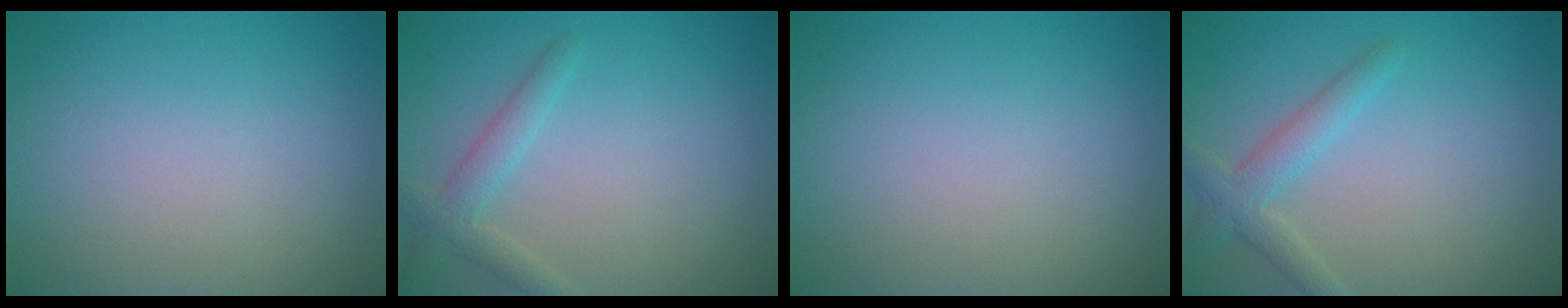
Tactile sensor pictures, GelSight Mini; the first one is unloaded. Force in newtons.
{"total": 2.4, "press": 2.3, "slide": 0.1}
{"total": 0.0}
{"total": 2.5, "press": 2.5, "slide": 0.1}